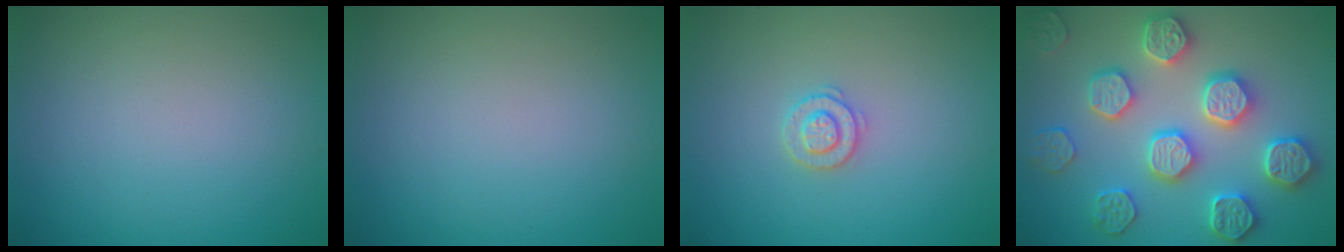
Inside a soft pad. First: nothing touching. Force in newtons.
{"total": 0.0}
{"total": 2.0, "press": 1.9, "slide": 0.4}
{"total": 6.3, "press": 5.9, "slide": 2.1}